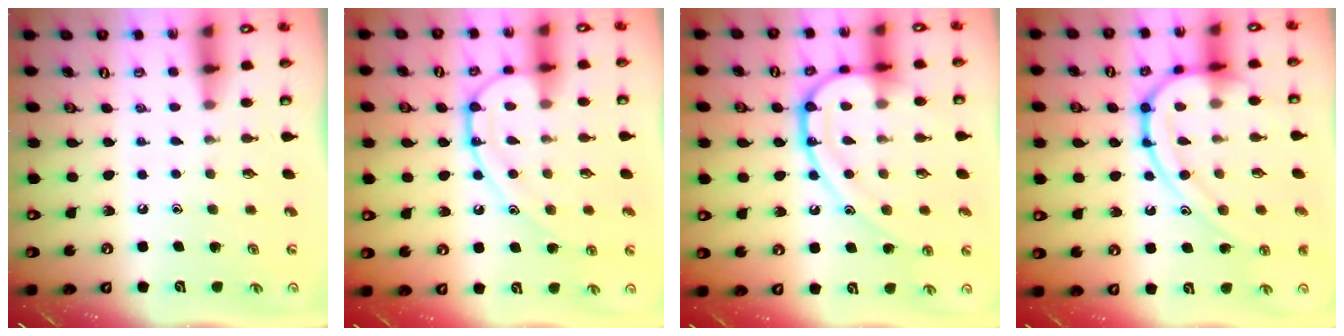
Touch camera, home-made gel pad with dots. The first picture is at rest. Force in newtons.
{"total": 12.0, "press": 12.0, "slide": 0.7}
{"total": 15.7, "press": 15.7, "slide": 1.2}
{"total": 15.2, "press": 15.2, "slide": 0.8}